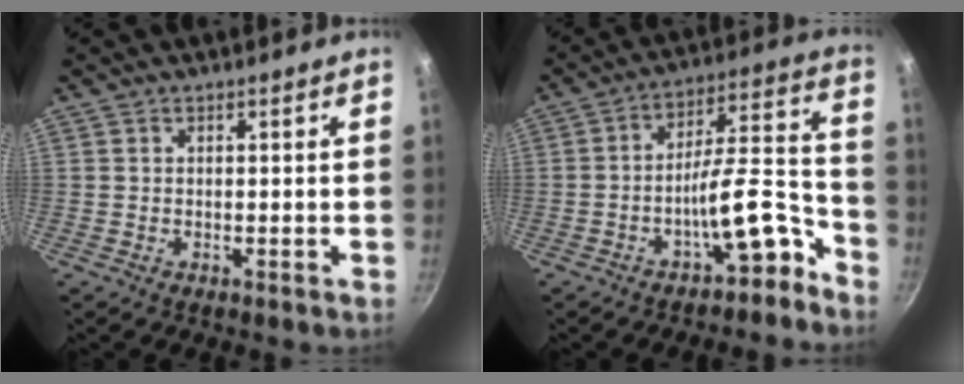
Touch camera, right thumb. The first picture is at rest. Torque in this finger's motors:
{"motor_torque": [3.47, 1.53, 1.59, -1.18, 0.64]}